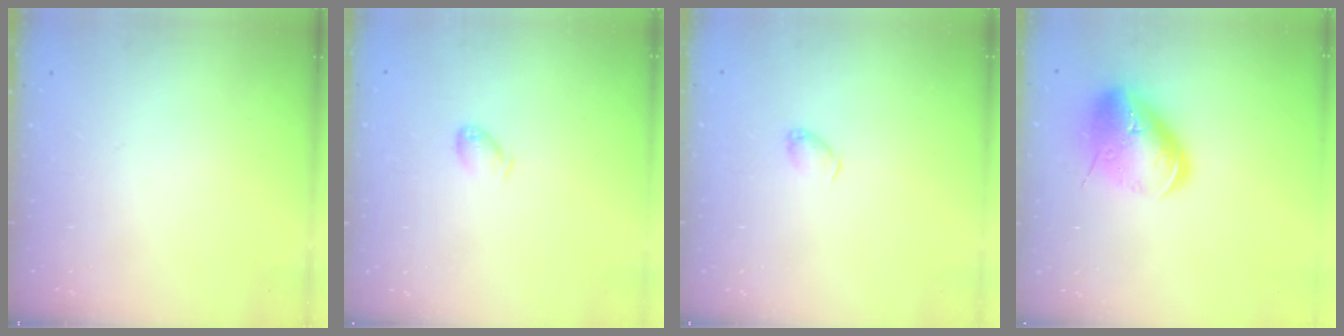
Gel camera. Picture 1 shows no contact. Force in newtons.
{"total": 3.6, "press": 3.5, "slide": 0.6}
{"total": 3.1, "press": 3.0, "slide": 0.6}
{"total": 17.4, "press": 17.2, "slide": 2.9}